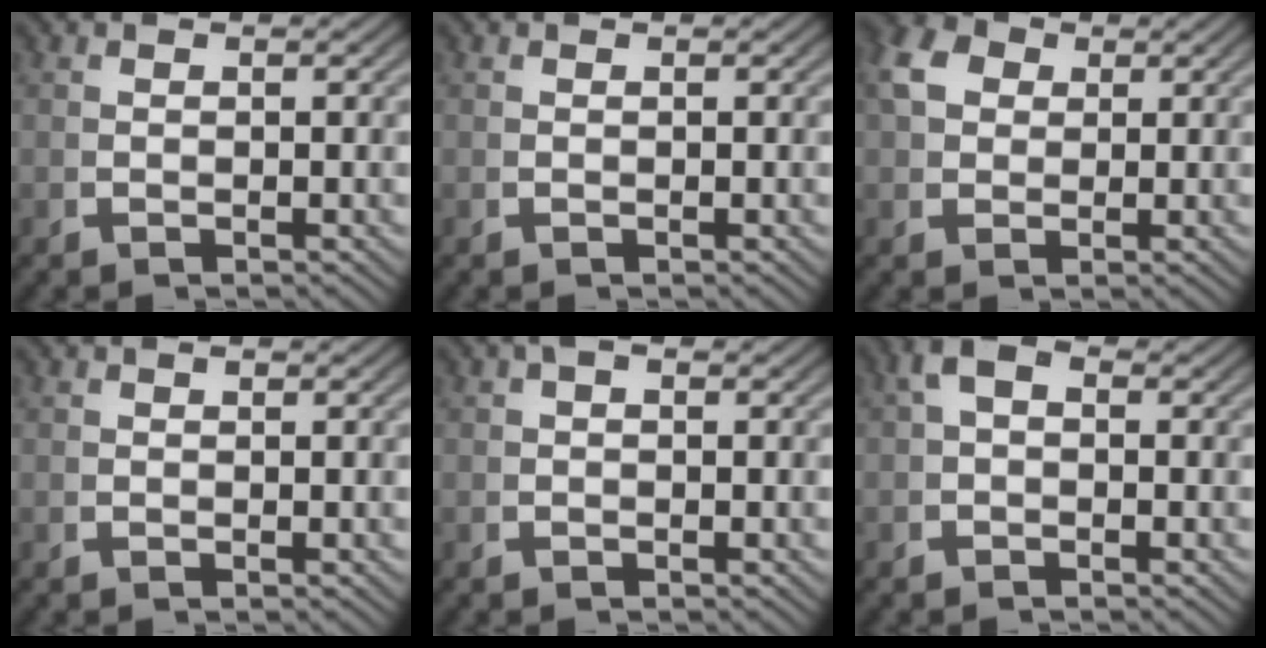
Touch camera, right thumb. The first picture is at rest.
{"total": 0.0}
{"total": 5.2, "force": [2.0, 4.1, 2.6], "torque": [-0.066, -0.005, 0.037]}
{"total": 0.0}
{"total": 0.7, "force": [0.1, 0.4, 0.6], "torque": [-0.009, 0.001, 0.000]}
{"total": 1.8, "force": [0.4, 1.1, 1.4], "torque": [-0.027, 0.005, 0.004]}